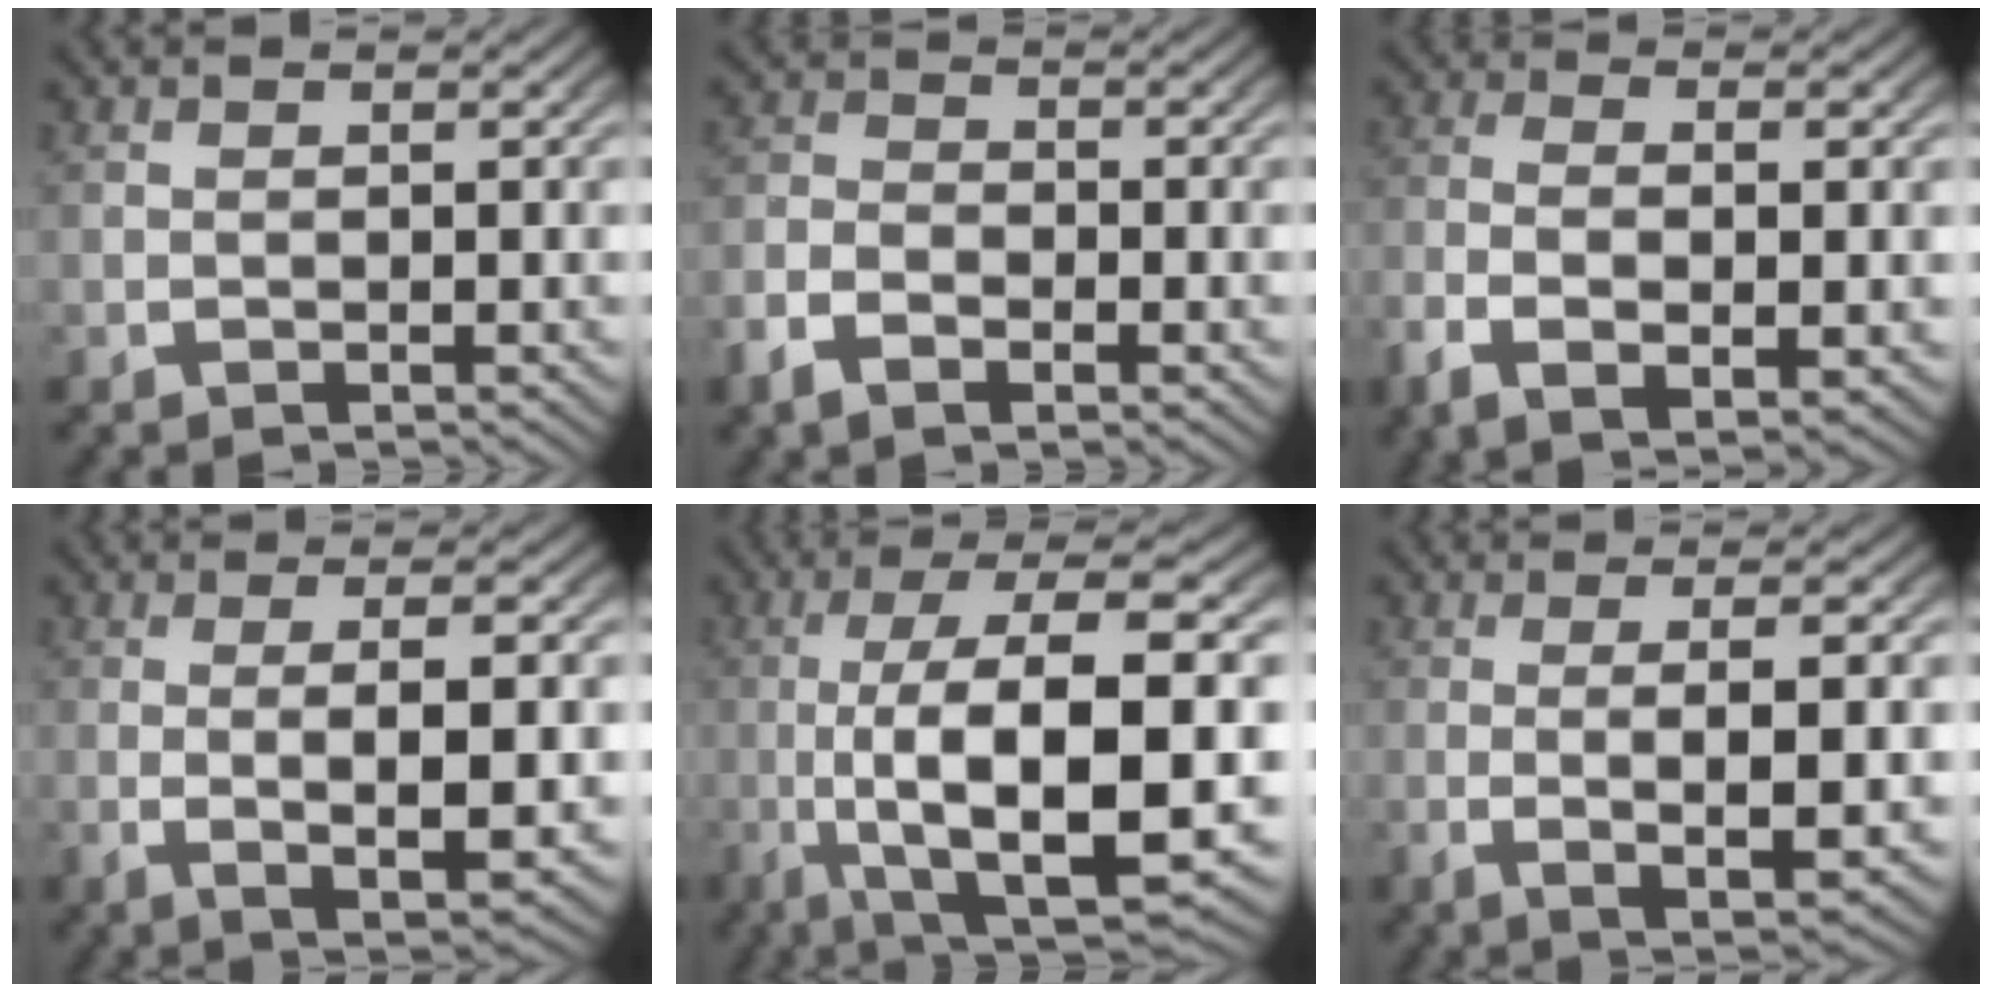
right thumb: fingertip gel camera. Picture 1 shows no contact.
{"total": 2.9, "force": [-1.5, 1.9, 1.6], "torque": [-0.031, -0.006, -0.032]}
{"total": 5.0, "force": [-1.1, 2.2, 4.3], "torque": [-0.098, -0.010, -0.011]}
{"total": 6.6, "force": [-0.4, 2.2, 6.2], "torque": [-0.129, -0.018, 0.007]}
{"total": 15.1, "force": [-1.5, 6.9, 13.3], "torque": [-0.265, -0.047, 0.002]}
{"total": 6.0, "force": [-0.4, 1.8, 5.7], "torque": [-0.116, -0.015, 0.005]}